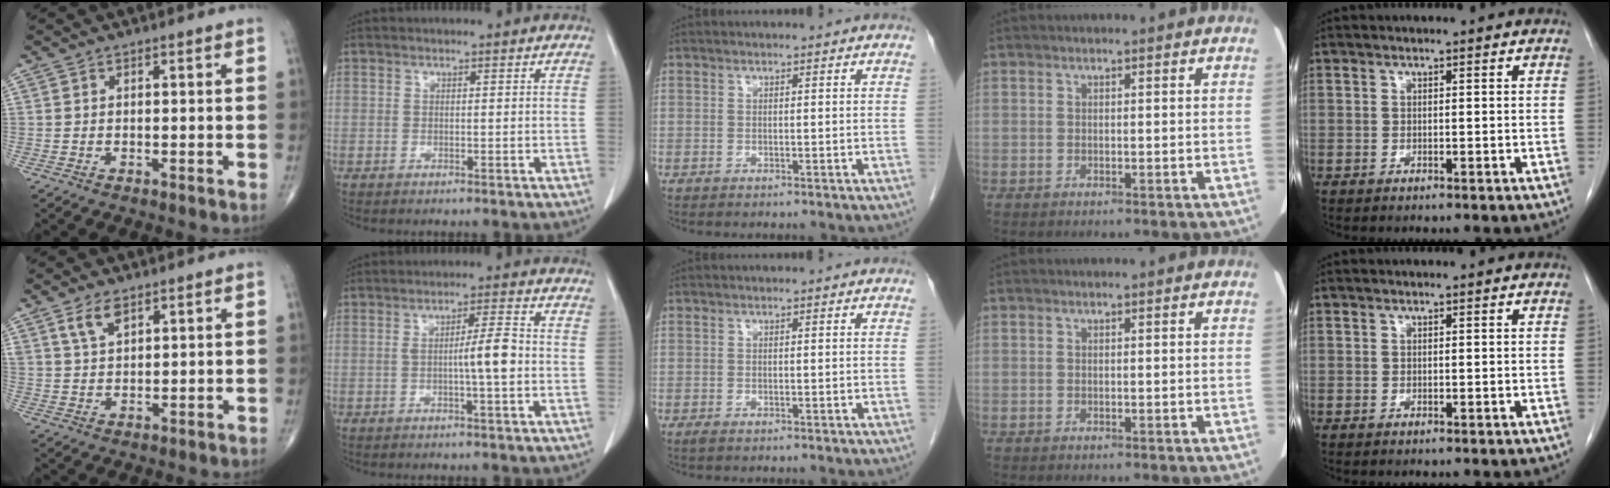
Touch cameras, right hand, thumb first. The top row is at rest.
{"thumb": {"total": 4.4, "force": [2.7, 2.1, 2.9], "torque": [-0.050, -0.010, 0.055]}, "index": {"total": 4.9, "force": [-0.7, 0.0, 4.9], "torque": [-0.076, 0.005, -0.013]}, "middle": {"total": 0.5, "force": [-0.4, 0.1, 0.3], "torque": [-0.008, -0.002, -0.005]}}